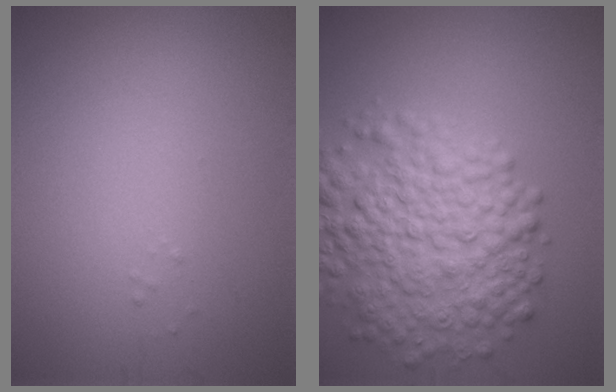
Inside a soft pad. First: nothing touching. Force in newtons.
{"total": 8.1, "press": 8.1, "slide": 0.2}